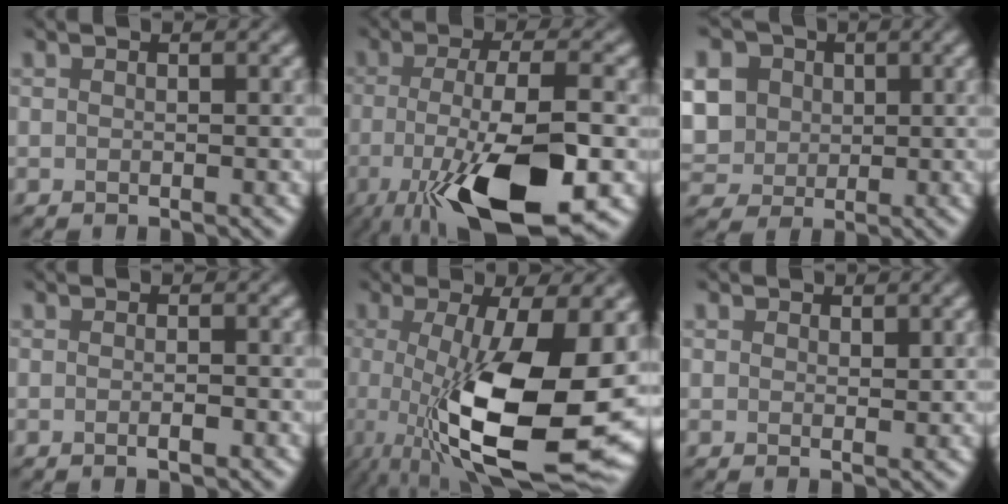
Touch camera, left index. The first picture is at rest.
{"total": 11.7, "force": [-4.9, 3.1, 10.1], "torque": [-0.168, -0.006, -0.070]}
{"total": 6.7, "force": [1.2, 6.2, 2.3], "torque": [-0.067, 0.021, 0.026]}
{"total": 1.1, "force": [-0.8, 0.3, 0.8], "torque": [0.005, -0.007, -0.014]}
{"total": 13.8, "force": [-2.3, 4.3, 12.9], "torque": [-0.202, -0.023, -0.021]}
{"total": 0.0}